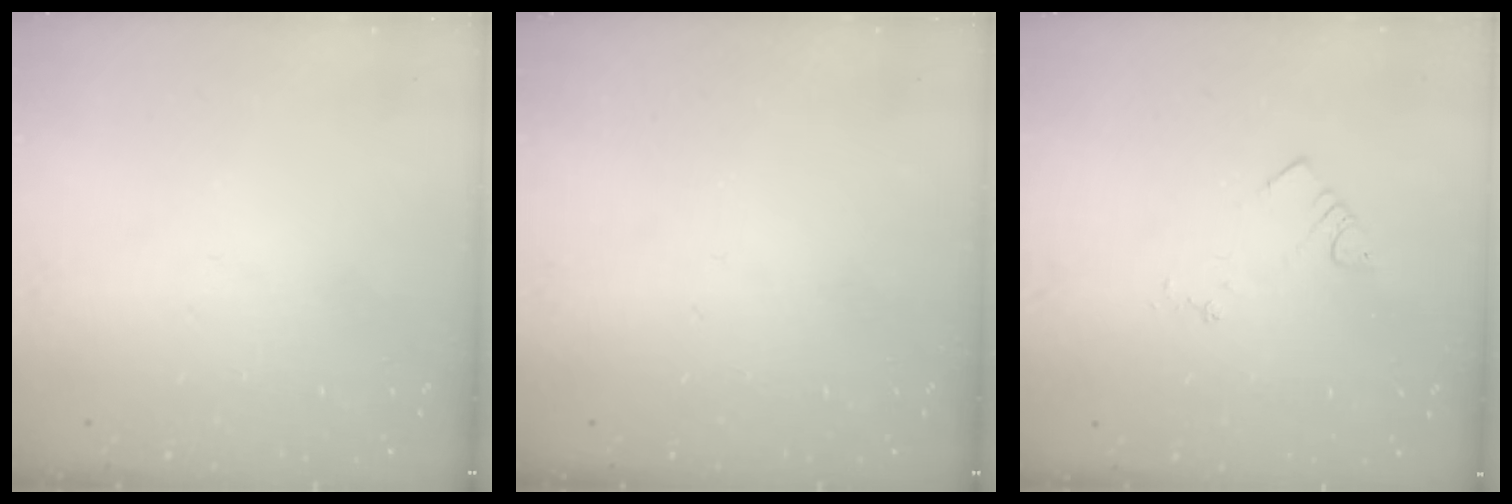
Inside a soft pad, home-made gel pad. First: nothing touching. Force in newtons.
{"total": 0.0}
{"total": 3.0, "press": 3.0, "slide": 0.4}